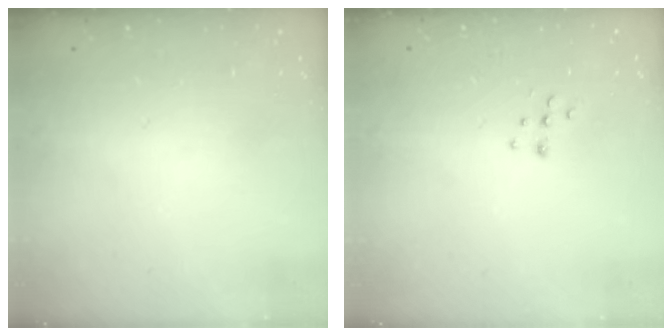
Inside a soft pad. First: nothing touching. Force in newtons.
{"total": 6.7, "press": 6.7, "slide": 0.4}